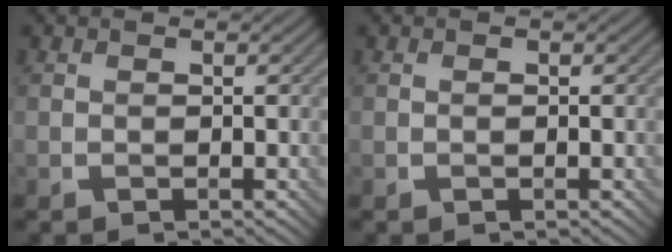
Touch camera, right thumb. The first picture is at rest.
{"total": 0.0}